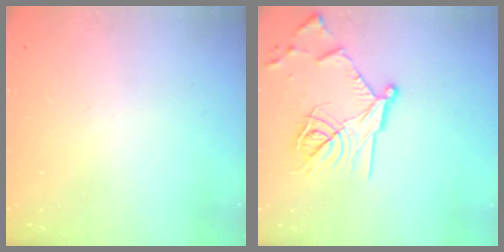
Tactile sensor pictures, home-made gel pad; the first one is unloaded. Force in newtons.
{"total": 18.1, "press": 18.1, "slide": 1.0}